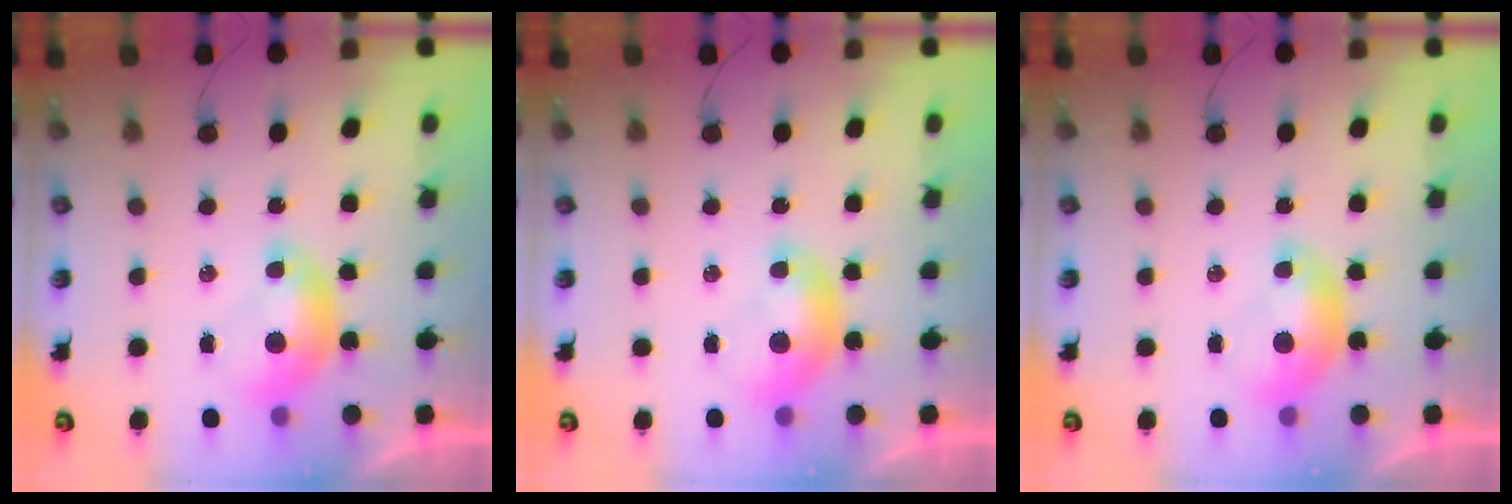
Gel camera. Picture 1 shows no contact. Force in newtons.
{"total": 0.0}
{"total": 0.0}